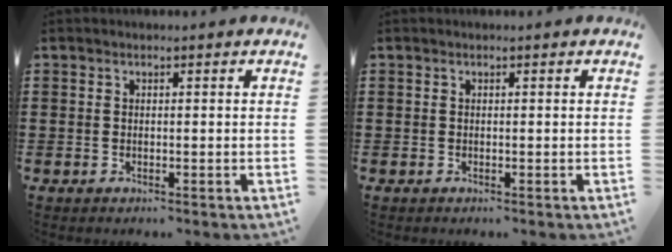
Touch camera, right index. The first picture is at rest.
{"total": 0.0}